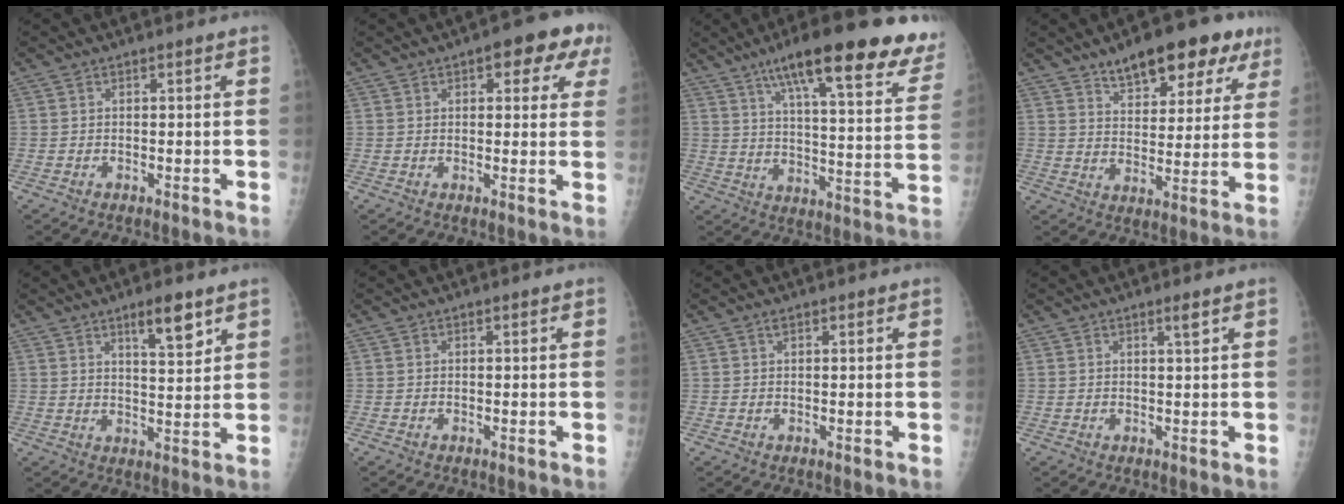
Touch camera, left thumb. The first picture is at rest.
{"total": 9.4, "force": [4.5, 4.1, 7.1], "torque": [-0.044, -0.003, 0.045]}
{"total": 25.8, "force": [16.8, 5.7, 18.8], "torque": [-0.240, -0.040, 0.232]}
{"total": 15.9, "force": [10.2, 7.0, 10.1], "torque": [-0.088, -0.034, 0.146]}
{"total": 9.2, "force": [5.8, 2.6, 6.6], "torque": [-0.090, -0.041, 0.095]}
{"total": 0.0}
{"total": 0.9, "force": [0.6, 0.4, 0.5], "torque": [-0.007, -0.003, 0.009]}
{"total": 1.4, "force": [0.9, -0.1, 1.1], "torque": [-0.018, -0.007, 0.015]}